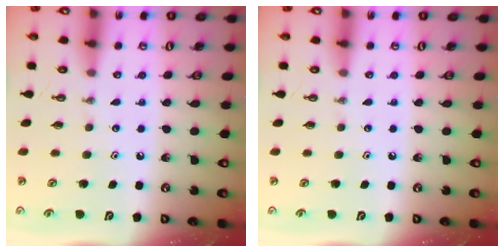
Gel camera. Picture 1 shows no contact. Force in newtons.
{"total": 0.0}